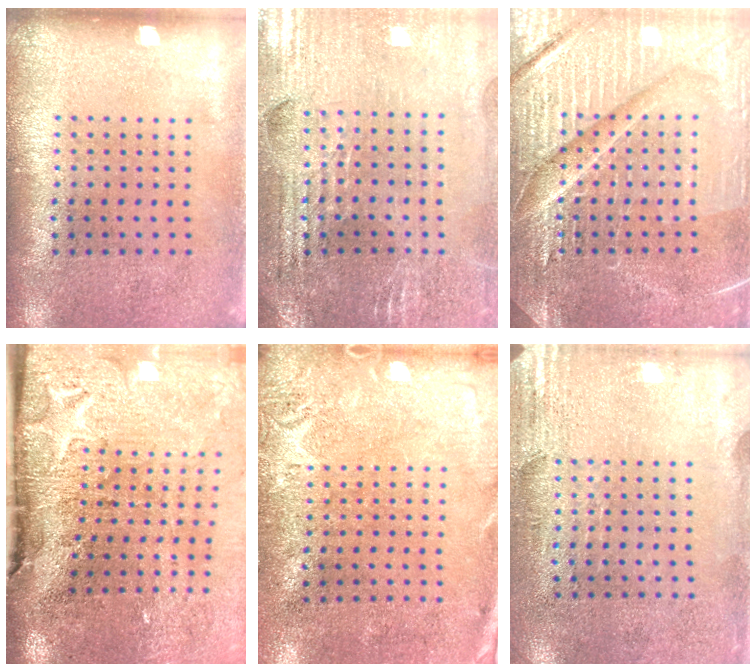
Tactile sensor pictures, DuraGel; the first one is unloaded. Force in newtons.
{"total": 2.8, "press": 2.8, "slide": 0.4}
{"total": 7.3, "press": 7.3, "slide": 0.9}
{"total": 4.5, "press": 3.5, "slide": 2.7}
{"total": 2.7, "press": 2.2, "slide": 1.6}
{"total": 2.9, "press": 2.4, "slide": 1.5}